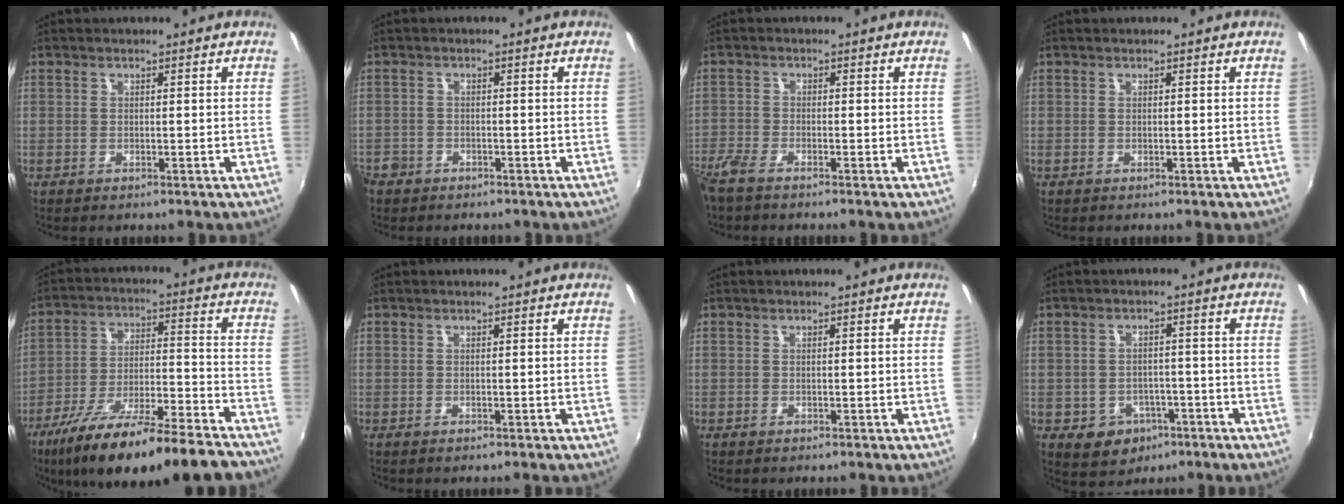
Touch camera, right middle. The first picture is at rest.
{"total": 4.4, "force": [-3.0, 3.1, 0.9], "torque": [-0.036, -0.004, -0.055]}
{"total": 4.5, "force": [-3.8, 1.1, 2.2], "torque": [-0.064, -0.015, -0.078]}
{"total": 0.0}
{"total": 23.7, "force": [-19.1, 3.6, 13.5], "torque": [-0.236, -0.050, -0.293]}
{"total": 0.0}
{"total": 0.0}
{"total": 7.3, "force": [-3.3, 6.0, 2.4], "torque": [-0.062, 0.006, -0.029]}